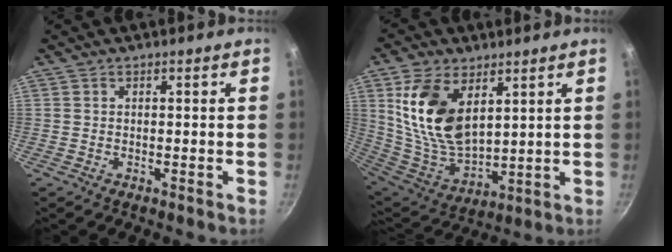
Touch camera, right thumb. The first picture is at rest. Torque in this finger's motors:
{"motor_torque": [1.20, 1.46, 1.69, 0.47, 0.44]}